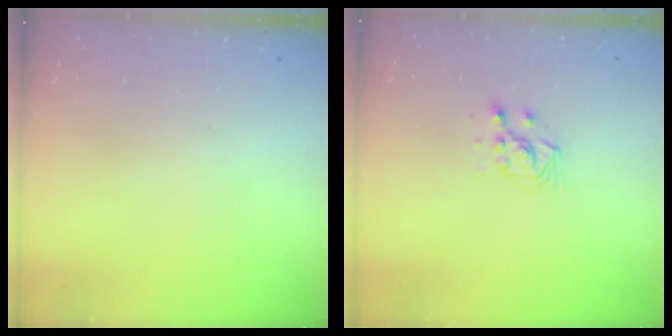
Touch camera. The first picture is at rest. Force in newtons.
{"total": 3.5, "press": 3.4, "slide": 0.9}